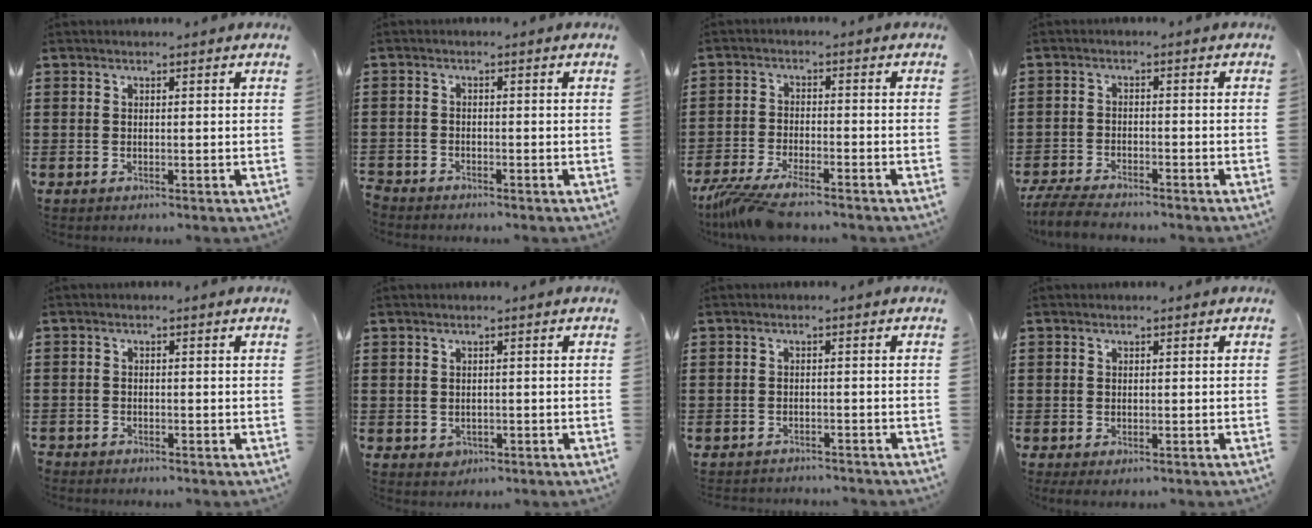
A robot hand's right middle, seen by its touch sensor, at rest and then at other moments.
{"total": 1.8, "force": [-1.8, 0.3, -0.2], "torque": [-0.002, 0.001, -0.038]}
{"total": 5.8, "force": [-5.0, 0.5, 2.9], "torque": [-0.080, -0.017, -0.103]}
{"total": 4.5, "force": [-4.3, 0.6, 1.2], "torque": [-0.032, -0.002, -0.087]}
{"total": 1.4, "force": [-1.4, 0.3, -0.2], "torque": [-0.001, 0.001, -0.029]}
{"total": 0.9, "force": [-0.1, 0.9, 0.3], "torque": [-0.002, 0.001, -0.006]}
{"total": 1.7, "force": [-1.7, 0.1, -0.2], "torque": [-0.004, 0.000, -0.038]}
{"total": 0.6, "force": [-0.3, 0.4, 0.1], "torque": [-0.004, -0.001, -0.006]}